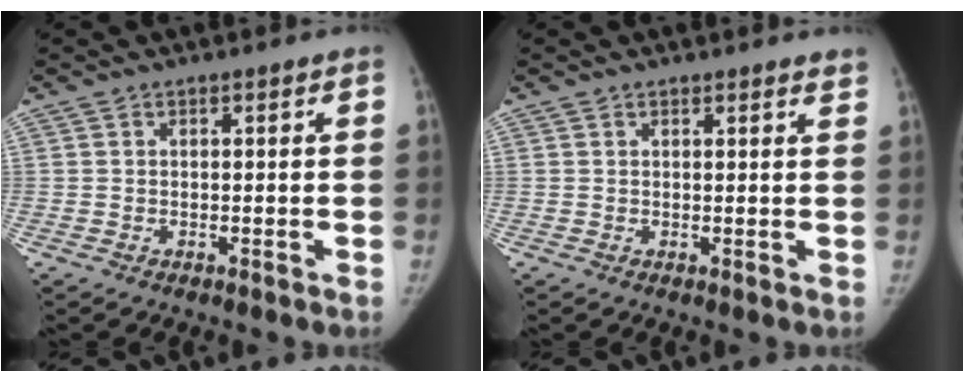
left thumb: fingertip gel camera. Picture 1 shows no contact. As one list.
[{"total": 2.3, "force": [2.2, 0.7, 0.5], "torque": [0.008, -0.006, 0.018]}]